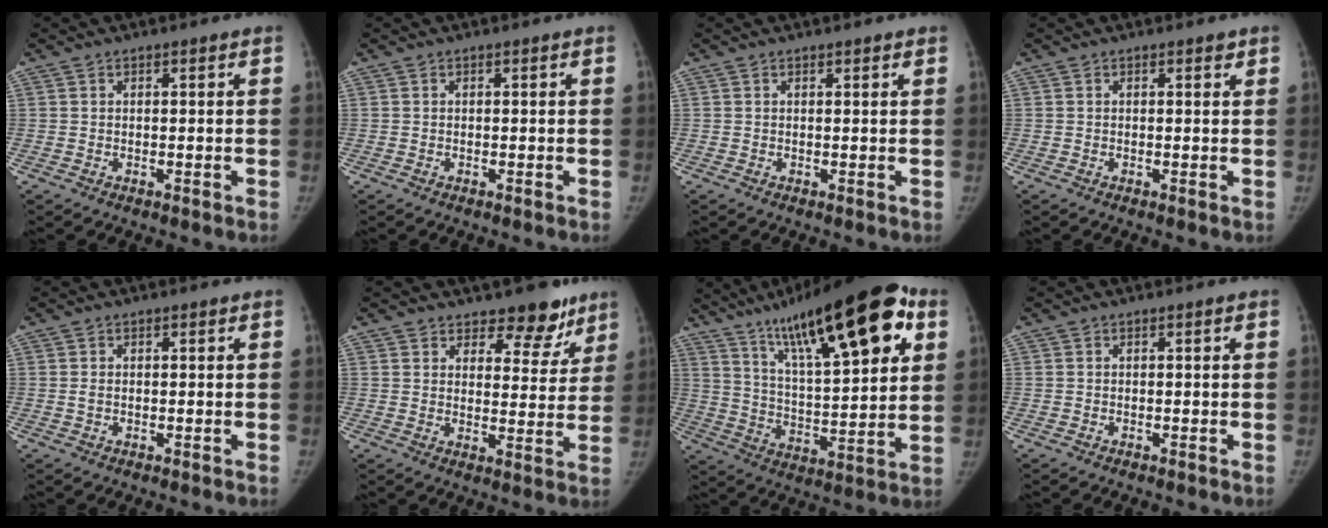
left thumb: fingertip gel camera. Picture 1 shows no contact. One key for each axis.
{"total": 0.0}
{"total": 0.8, "fx": 0.7, "fy": 0.2, "fz": 0.4, "tx": -0.001, "ty": -0.001, "tz": 0.010}
{"total": 0.7, "fx": 0.5, "fy": 0.4, "fz": 0.3, "tx": 0.002, "ty": -0.003, "tz": 0.006}
{"total": 0.8, "fx": 0.2, "fy": 0.6, "fz": 0.5, "tx": -0.010, "ty": 0.000, "tz": 0.006}
{"total": 9.1, "fx": 7.0, "fy": 4.9, "fz": 3.2, "tx": 0.008, "ty": -0.045, "tz": 0.092}
{"total": 28.2, "fx": 14.2, "fy": 8.4, "fz": 22.8, "tx": -0.329, "ty": -0.017, "tz": 0.234}
{"total": 0.0}